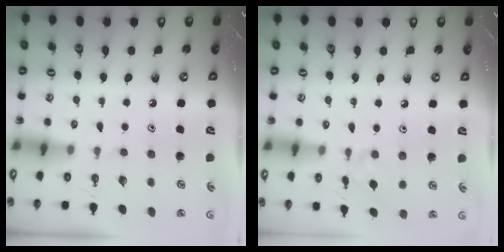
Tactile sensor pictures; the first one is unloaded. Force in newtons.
{"total": 2.6, "press": 2.6, "slide": 0.5}